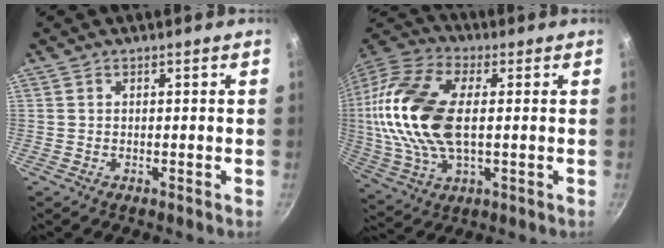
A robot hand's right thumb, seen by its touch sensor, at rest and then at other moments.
{"total": 20.8, "force": [1.6, 11.3, 17.4], "torque": [-0.350, 0.016, 0.022]}